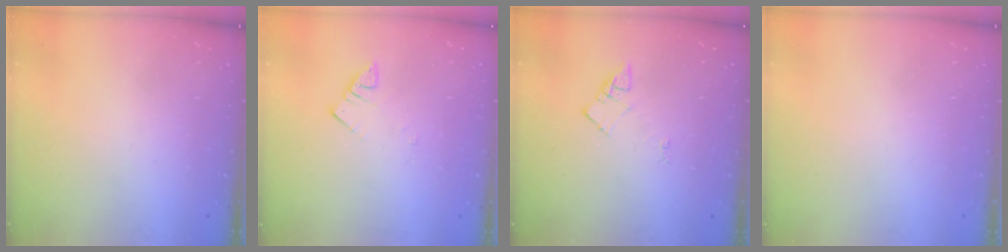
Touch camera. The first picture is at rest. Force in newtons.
{"total": 3.1, "press": 3.1, "slide": 0.5}
{"total": 4.5, "press": 4.5, "slide": 0.5}
{"total": 1.5, "press": 1.5, "slide": 0.1}